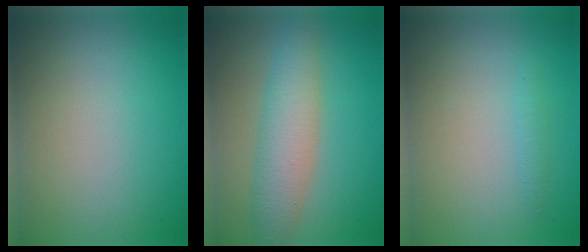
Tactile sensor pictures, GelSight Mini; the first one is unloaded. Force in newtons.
{"total": 4.8, "press": 4.8, "slide": 0.1}
{"total": 0.7, "press": 0.7, "slide": 0.0}